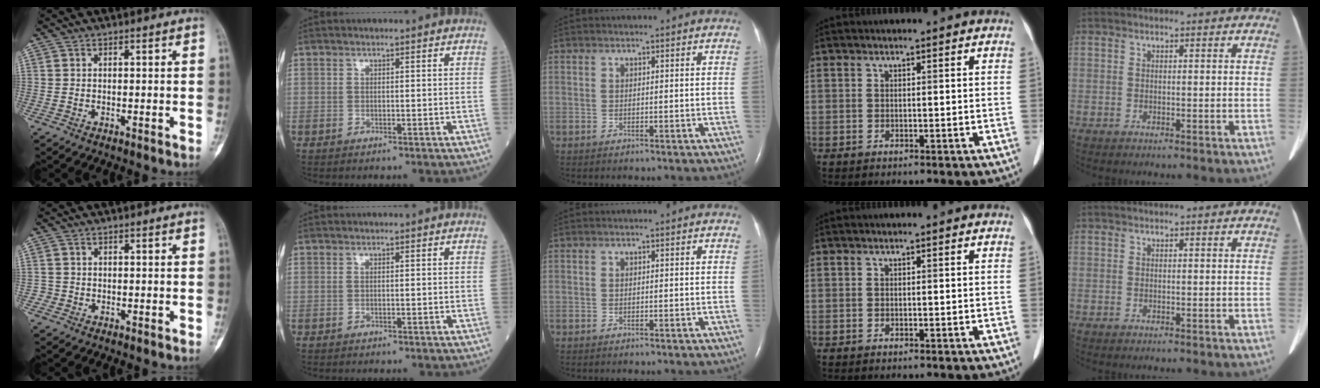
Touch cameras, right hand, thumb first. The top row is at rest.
{"thumb": {"total": 1.1, "force": [-0.4, 1.0, -0.1], "torque": [0.009, 0.007, -0.009]}}